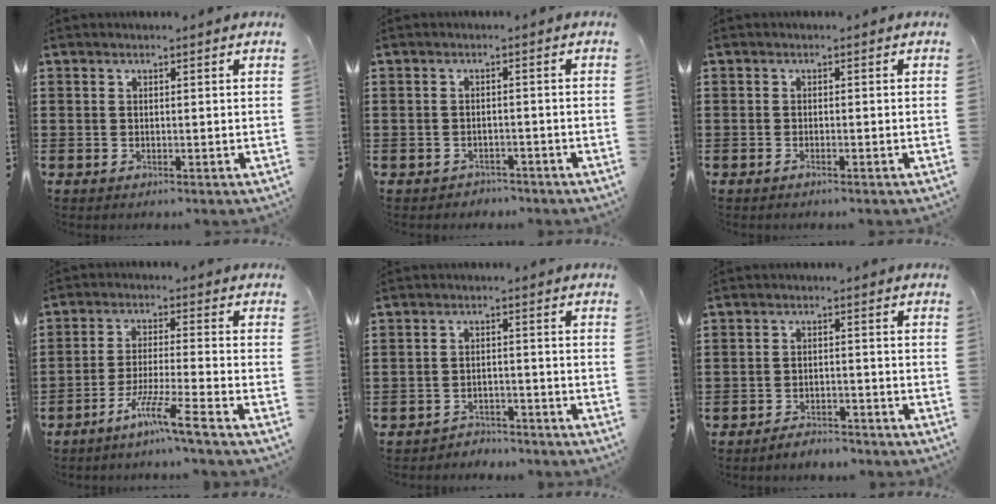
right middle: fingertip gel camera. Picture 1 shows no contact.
{"total": 1.6, "force": [-1.5, 0.5, -0.1], "torque": [-0.005, 0.003, -0.035]}
{"total": 0.6, "force": [-0.5, 0.0, 0.4], "torque": [-0.008, -0.002, -0.009]}
{"total": 6.8, "force": [-5.2, -0.4, 4.4], "torque": [-0.086, -0.010, -0.100]}
{"total": 2.7, "force": [-2.7, 0.5, -0.2], "torque": [-0.007, 0.000, -0.059]}
{"total": 2.7, "force": [-2.7, 0.4, 0.1], "torque": [-0.009, 0.002, -0.056]}